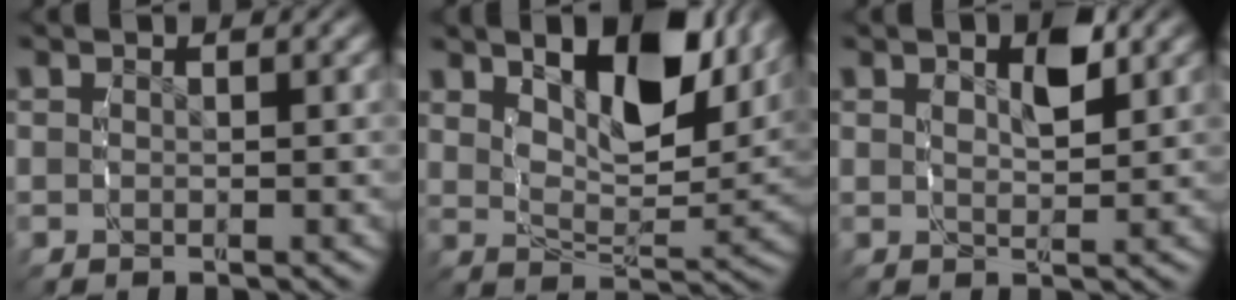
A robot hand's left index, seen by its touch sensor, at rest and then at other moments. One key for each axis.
{"total": 8.7, "fx": 4.3, "fy": 4.0, "fz": 6.4, "tx": -0.101, "ty": -0.003, "tz": 0.064}
{"total": 1.9, "fx": 0.7, "fy": 0.8, "fz": 1.6, "tx": -0.027, "ty": -0.006, "tz": 0.013}